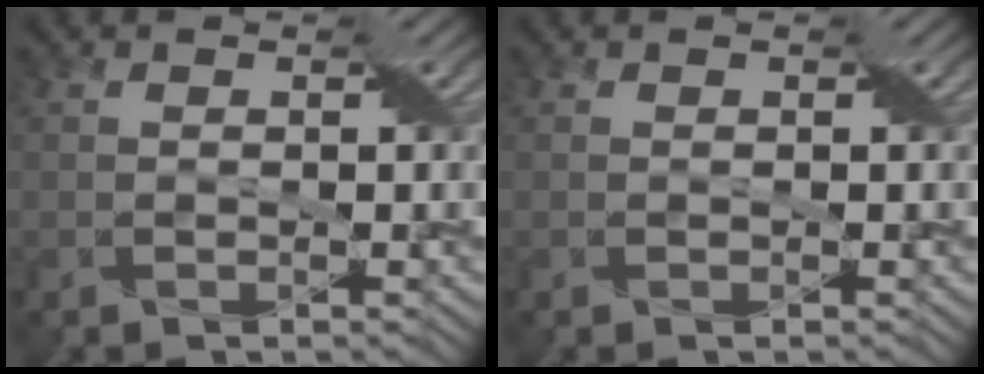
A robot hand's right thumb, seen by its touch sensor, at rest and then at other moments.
{"total": 0.0}